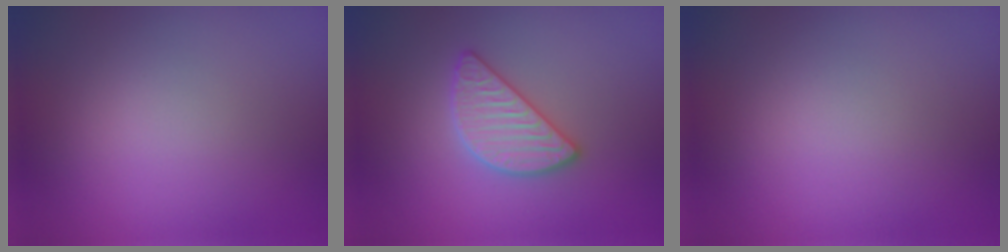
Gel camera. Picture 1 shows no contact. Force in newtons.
{"total": 3.0, "press": 3.0, "slide": 0.2}
{"total": 0.0}